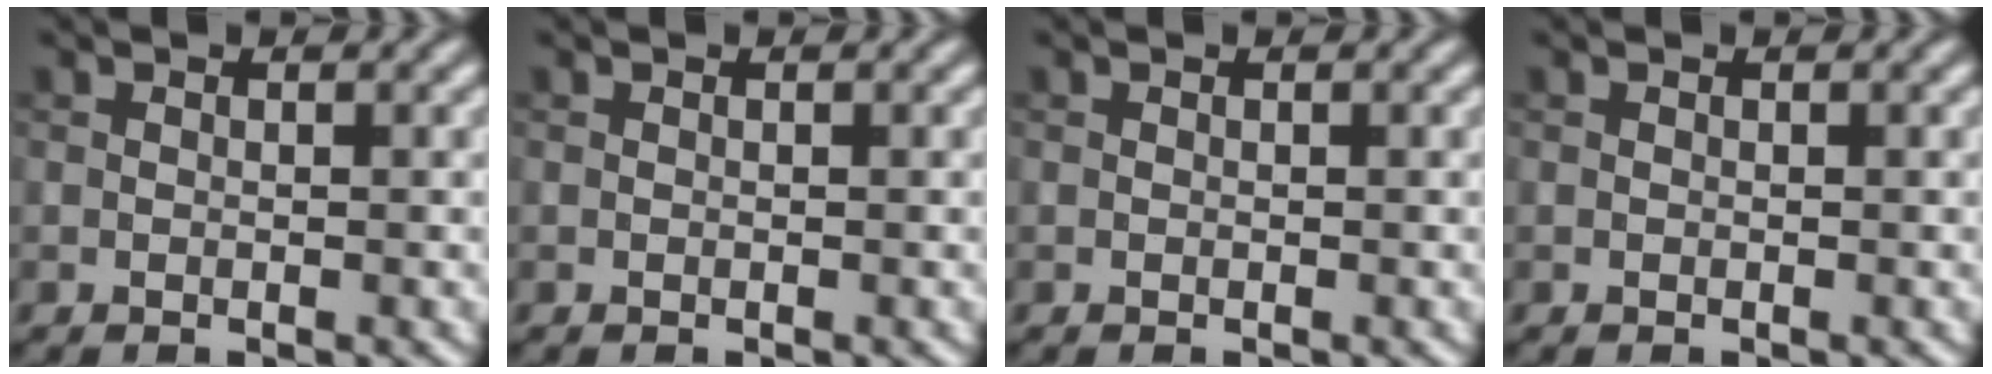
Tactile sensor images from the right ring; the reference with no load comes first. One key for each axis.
{"total": 0.0}
{"total": 0.0}
{"total": 0.0}